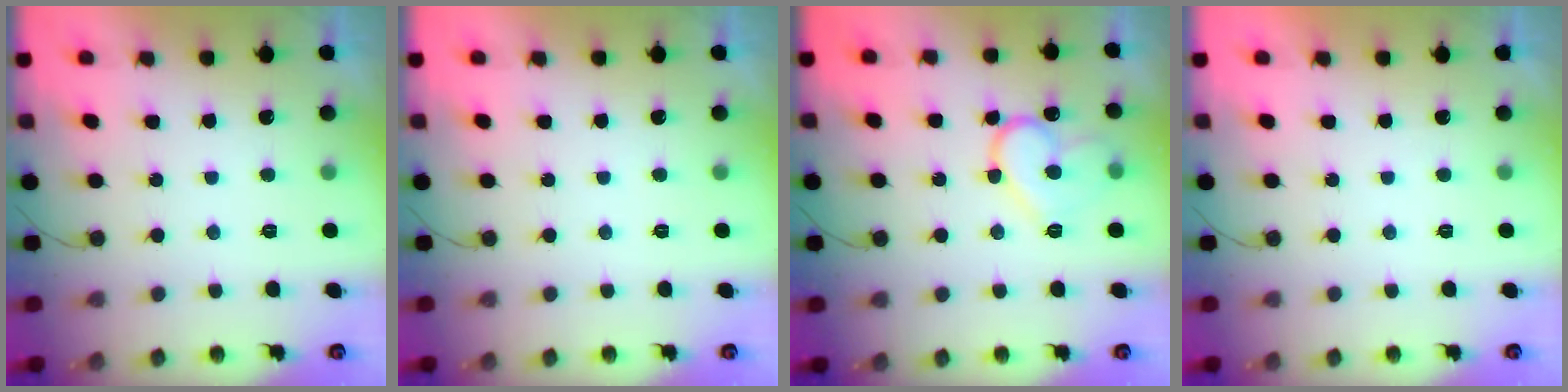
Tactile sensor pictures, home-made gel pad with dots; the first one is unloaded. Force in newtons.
{"total": 0.0}
{"total": 13.8, "press": 13.8, "slide": 1.2}
{"total": 1.8, "press": 1.8, "slide": 0.0}